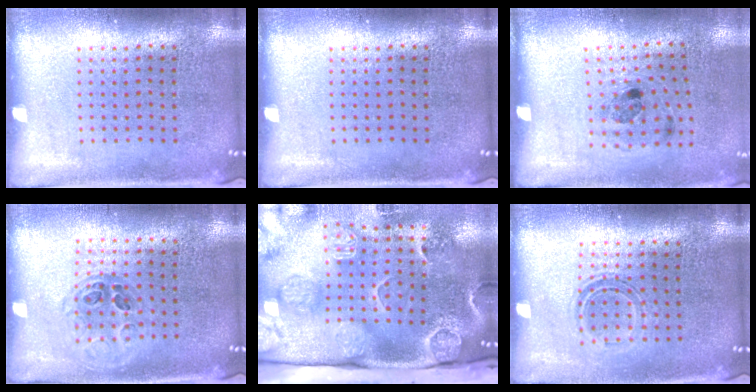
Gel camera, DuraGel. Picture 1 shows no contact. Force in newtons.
{"total": 0.0}
{"total": 1.2, "press": 0.8, "slide": 0.9}
{"total": 0.9, "press": 0.9, "slide": 0.2}
{"total": 4.6, "press": 3.4, "slide": 3.1}
{"total": 1.2, "press": 0.9, "slide": 0.7}